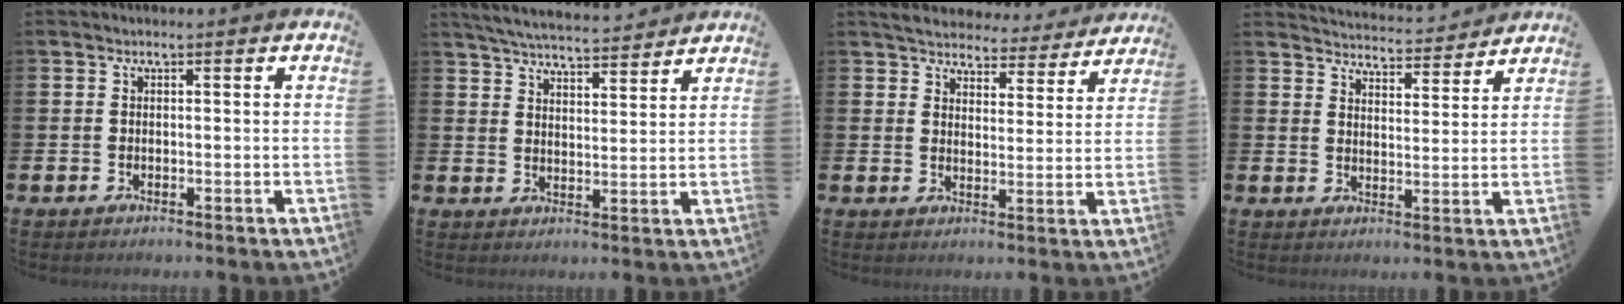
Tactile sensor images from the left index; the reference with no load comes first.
{"total": 5.6, "force": [5.5, 0.5, 0.8], "torque": [-0.026, -0.034, 0.096]}
{"total": 5.2, "force": [5.0, 1.3, 0.5], "torque": [-0.024, -0.039, 0.085]}
{"total": 4.4, "force": [4.4, 0.3, -0.1], "torque": [-0.005, -0.039, 0.075]}